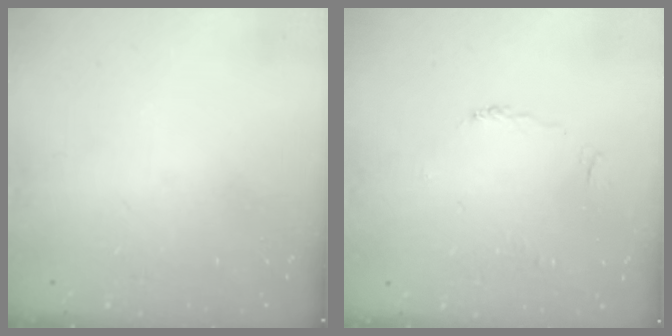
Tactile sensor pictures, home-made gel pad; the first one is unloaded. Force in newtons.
{"total": 1.8, "press": 1.8, "slide": 0.4}